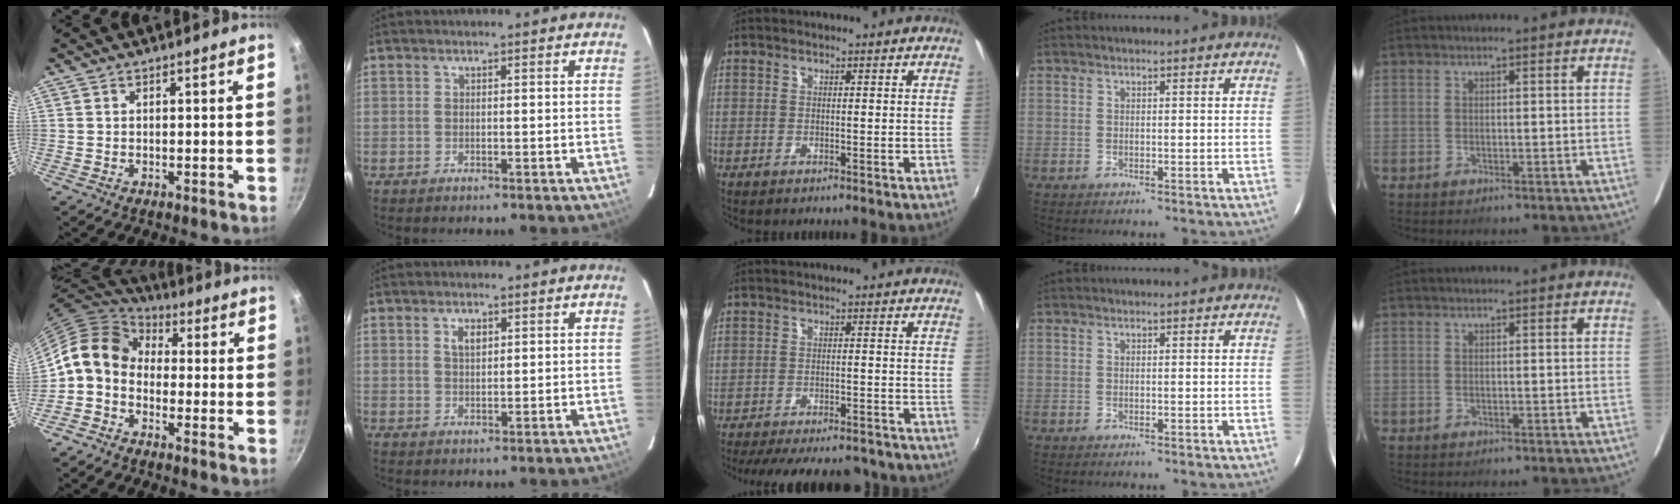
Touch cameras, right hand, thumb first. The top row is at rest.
{"thumb": {"total": 10.4, "force": [-1.1, 8.0, 6.5], "torque": [-0.102, 0.044, -0.046]}, "index": {"total": 2.6, "force": [1.1, 1.5, 1.9], "torque": [-0.031, 0.004, 0.019]}, "middle": {"total": 17.9, "force": [-15.2, 5.4, 7.7], "torque": [-0.161, -0.011, -0.199]}}